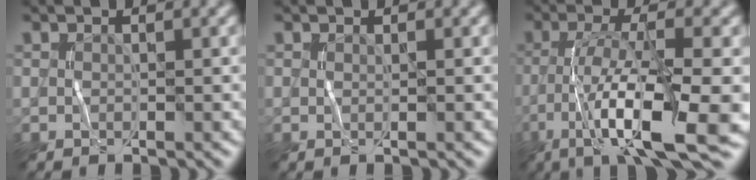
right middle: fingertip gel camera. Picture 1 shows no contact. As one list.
[{"total": 0.0}, {"total": 11.2, "force": [-4.9, 2.3, 9.8], "torque": [-0.170, -0.002, -0.087]}]